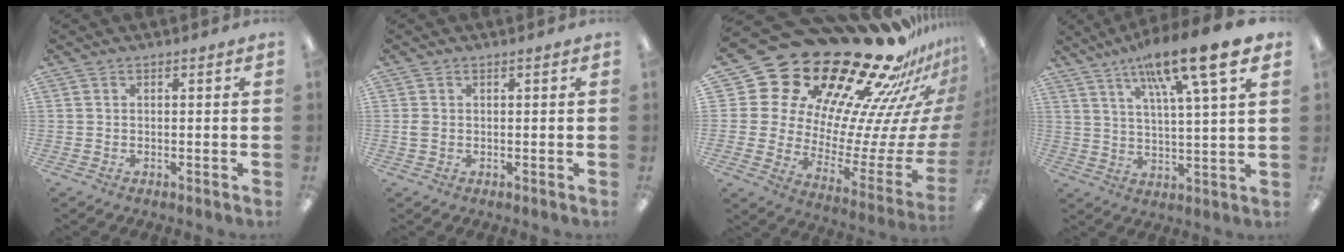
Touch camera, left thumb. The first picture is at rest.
{"total": 1.5, "force": [-0.1, 1.0, 1.2], "torque": [-0.022, 0.003, -0.002]}
{"total": 30.2, "force": [23.0, 12.4, 15.2], "torque": [-0.220, -0.221, 0.425]}
{"total": 15.1, "force": [10.0, 2.1, 11.1], "torque": [-0.188, -0.047, 0.153]}